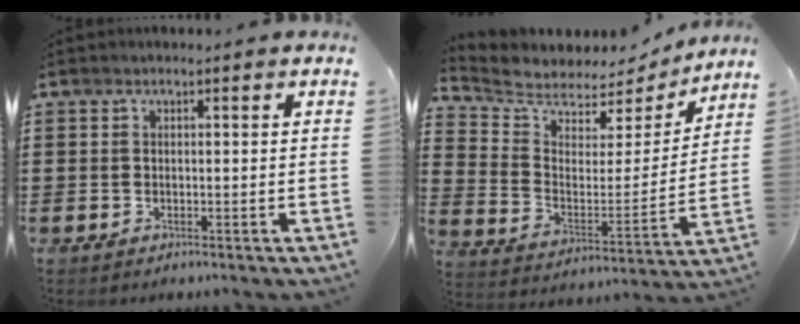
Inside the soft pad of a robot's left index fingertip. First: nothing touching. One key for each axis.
{"total": 5.4, "fx": 4.9, "fy": 2.4, "fz": 0.3, "tx": -0.046, "ty": -0.041, "tz": 0.081}